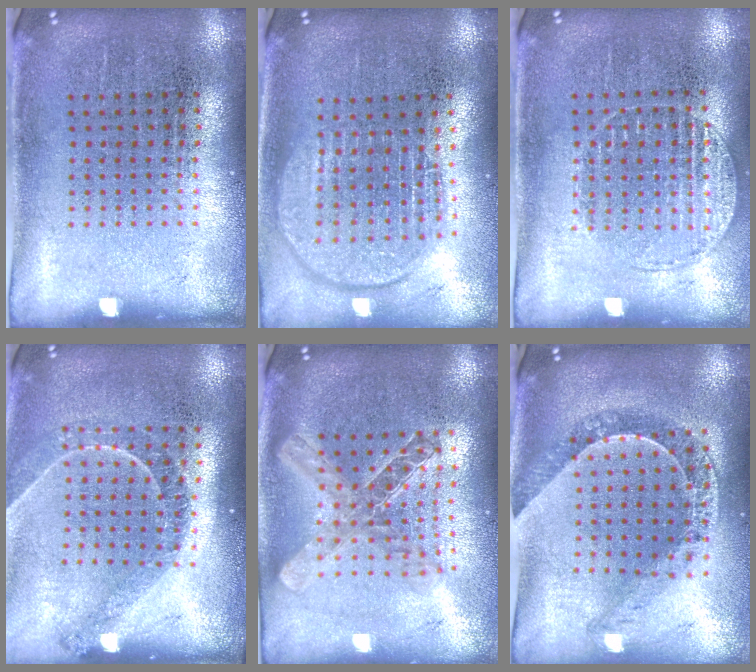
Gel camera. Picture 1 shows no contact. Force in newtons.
{"total": 1.8, "press": 1.5, "slide": 1.0}
{"total": 1.2, "press": 1.1, "slide": 0.4}
{"total": 1.2, "press": 1.2, "slide": 0.2}
{"total": 2.0, "press": 1.7, "slide": 1.1}
{"total": 1.2, "press": 1.2, "slide": 0.2}